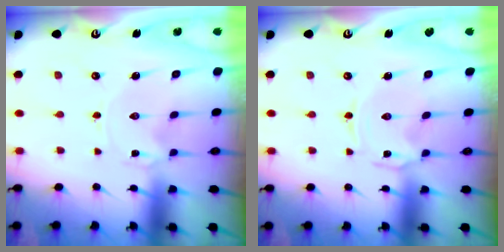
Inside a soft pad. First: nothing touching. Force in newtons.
{"total": 0.9, "press": 0.8, "slide": 0.3}